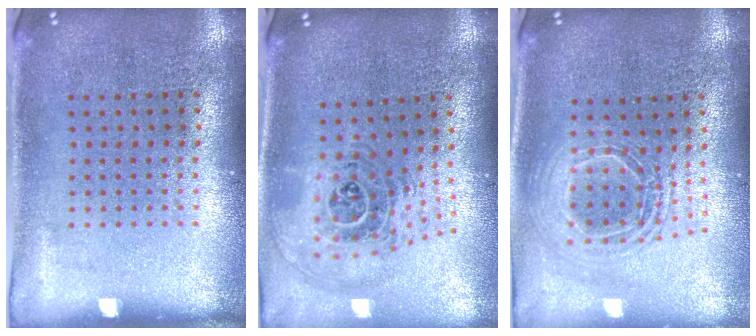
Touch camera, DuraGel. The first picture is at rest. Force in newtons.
{"total": 1.6, "press": 1.4, "slide": 0.8}
{"total": 1.9, "press": 1.5, "slide": 1.1}